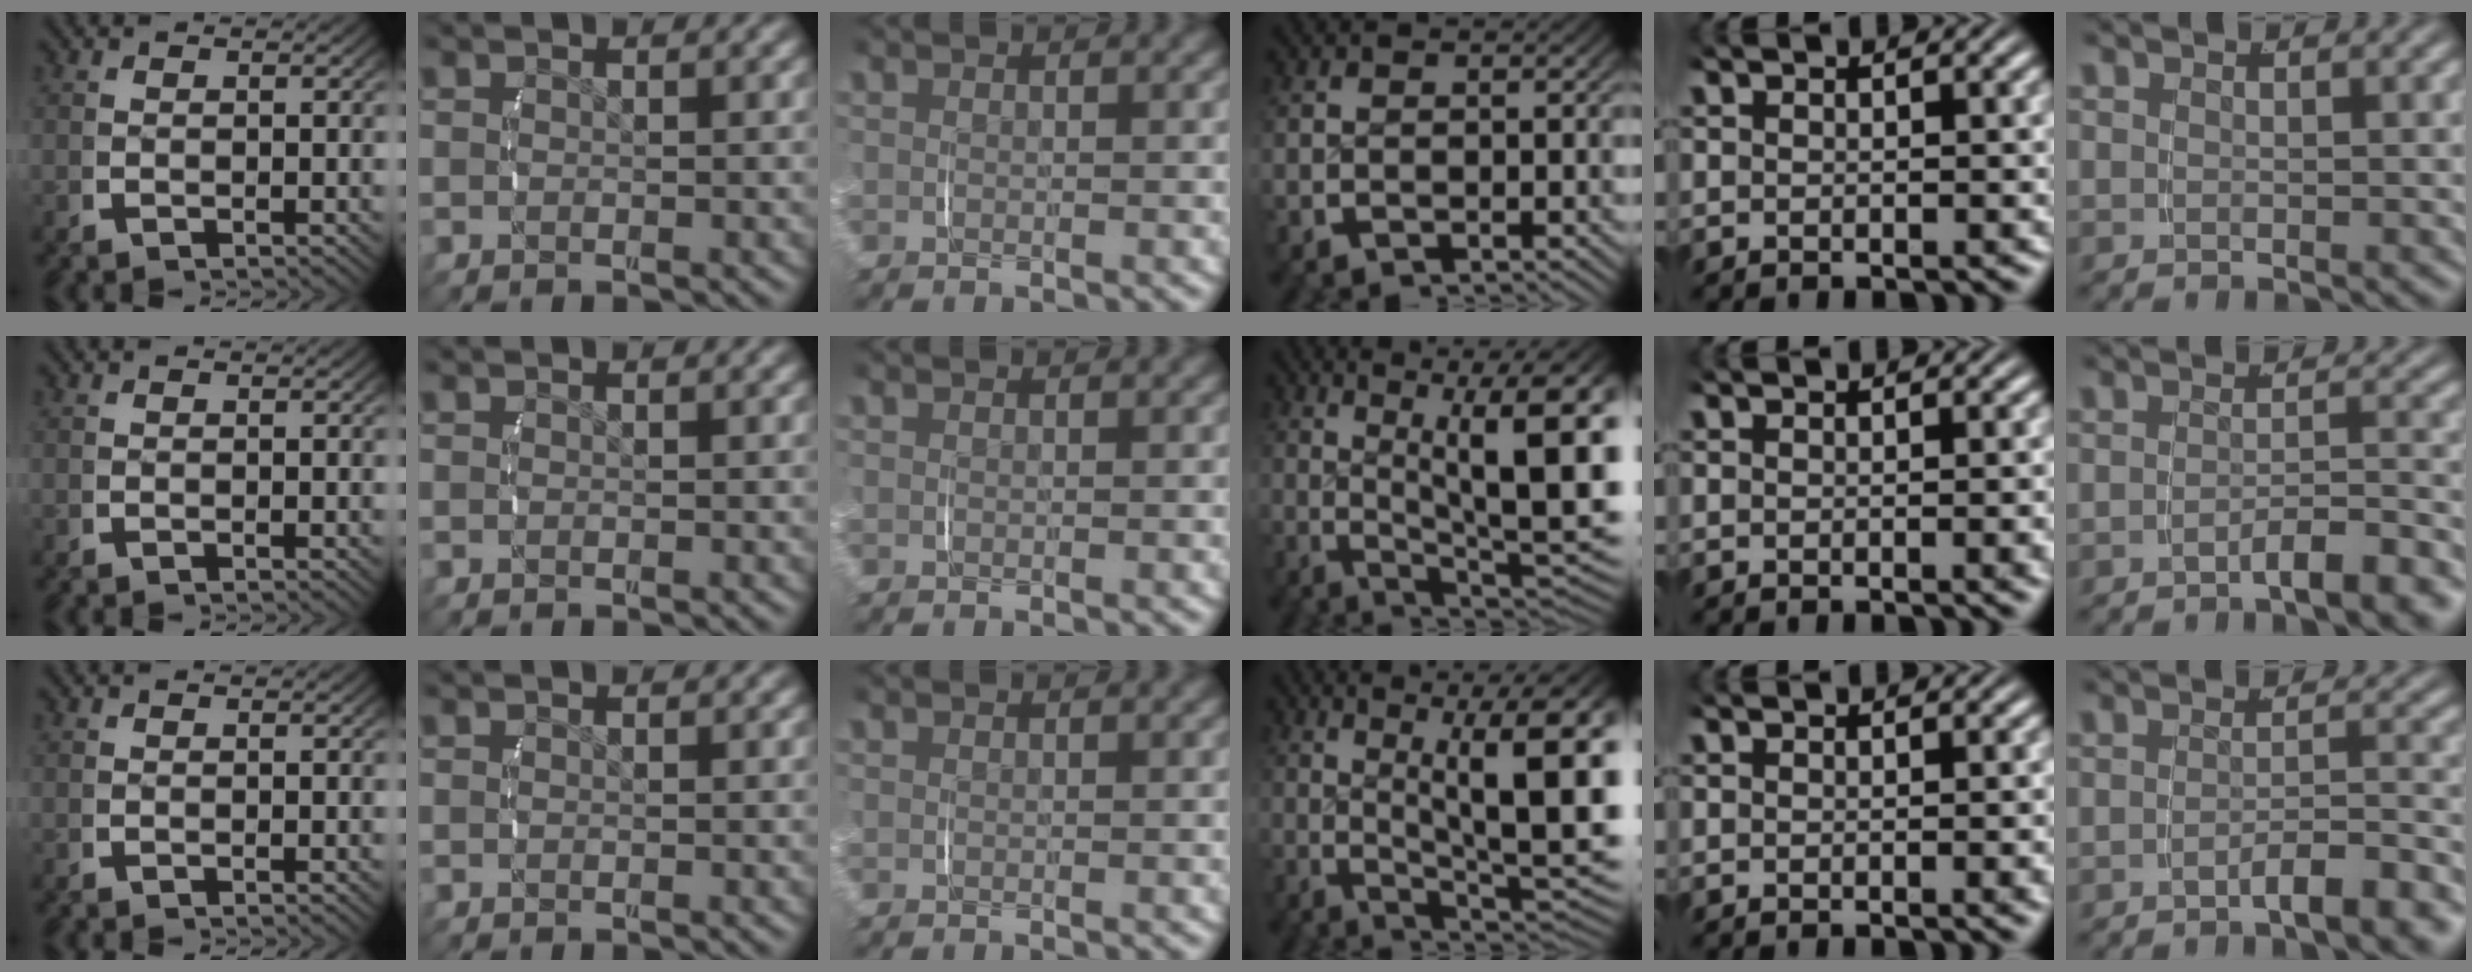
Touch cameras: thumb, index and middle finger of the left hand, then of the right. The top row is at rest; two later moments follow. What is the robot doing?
{"motion": "lift_and_place", "object": "measuring cup"}